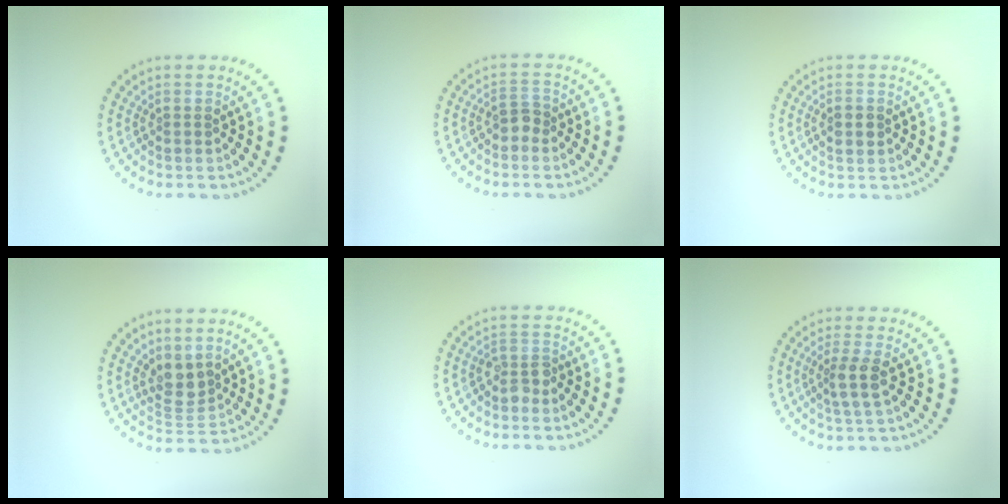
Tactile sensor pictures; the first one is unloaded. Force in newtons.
{"total": 1.5, "press": 1.4, "slide": 0.6}
{"total": 1.2, "press": 1.2, "slide": 0.1}
{"total": 2.6, "press": 2.1, "slide": 1.4}
{"total": 1.8, "press": 1.6, "slide": 0.8}
{"total": 2.3, "press": 1.9, "slide": 1.3}